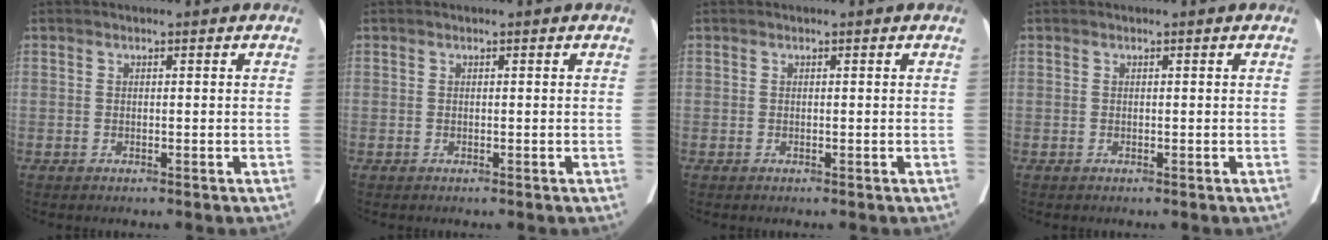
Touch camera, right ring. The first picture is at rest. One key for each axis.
{"total": 0.0}
{"total": 0.0}
{"total": 0.0}